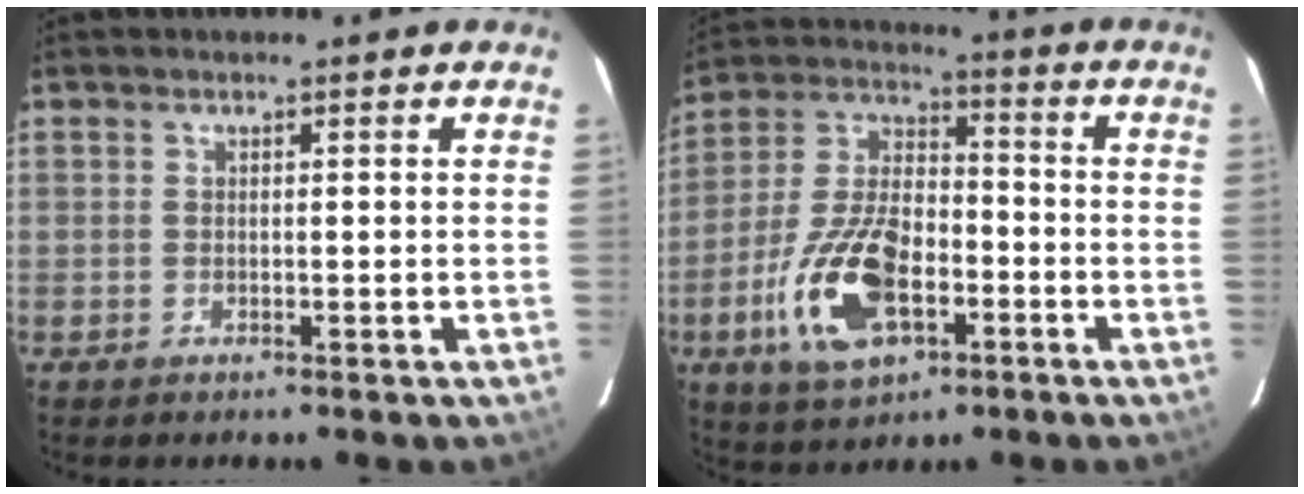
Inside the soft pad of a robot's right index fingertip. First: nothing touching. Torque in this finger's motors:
{"motor_torque": [1.35, -0.79, 0.65, 0.21]}